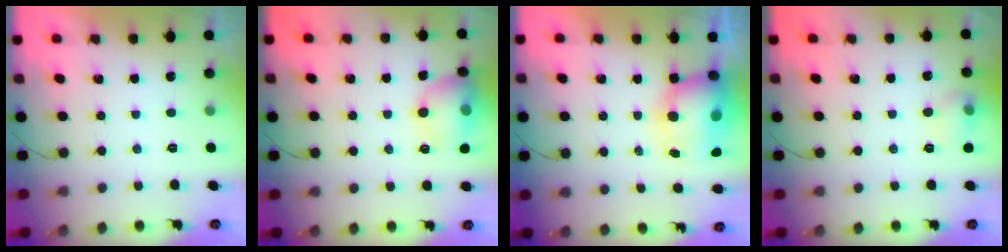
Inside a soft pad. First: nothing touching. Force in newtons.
{"total": 12.8, "press": 12.6, "slide": 2.1}
{"total": 10.8, "press": 10.5, "slide": 2.1}
{"total": 7.2, "press": 7.1, "slide": 1.4}